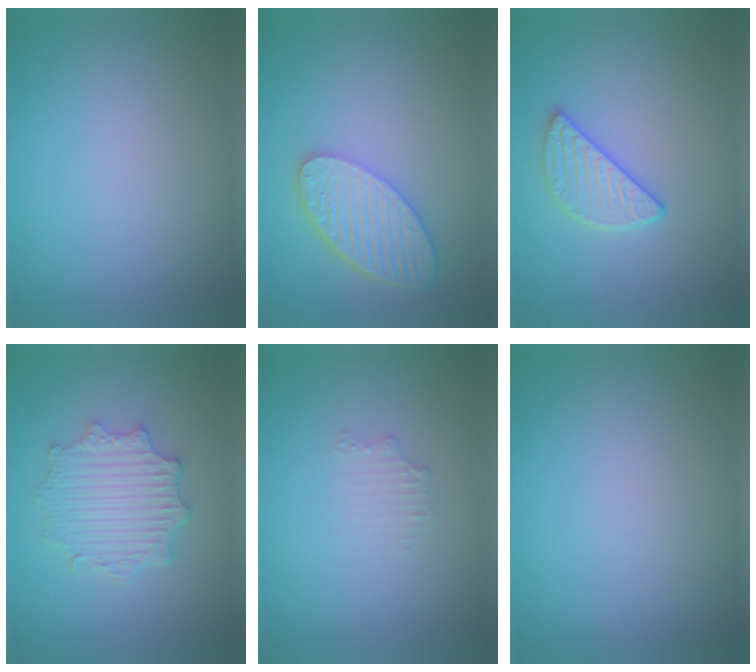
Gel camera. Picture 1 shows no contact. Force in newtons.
{"total": 5.5, "press": 4.4, "slide": 3.3}
{"total": 2.9, "press": 2.6, "slide": 1.3}
{"total": 4.5, "press": 3.7, "slide": 2.7}
{"total": 0.6, "press": 0.4, "slide": 0.3}
{"total": 0.0}